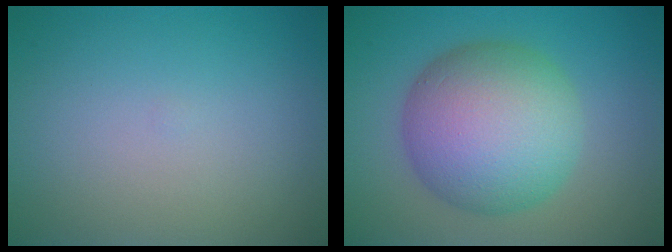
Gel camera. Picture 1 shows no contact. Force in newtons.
{"total": 10.2, "press": 10.2, "slide": 0.5}